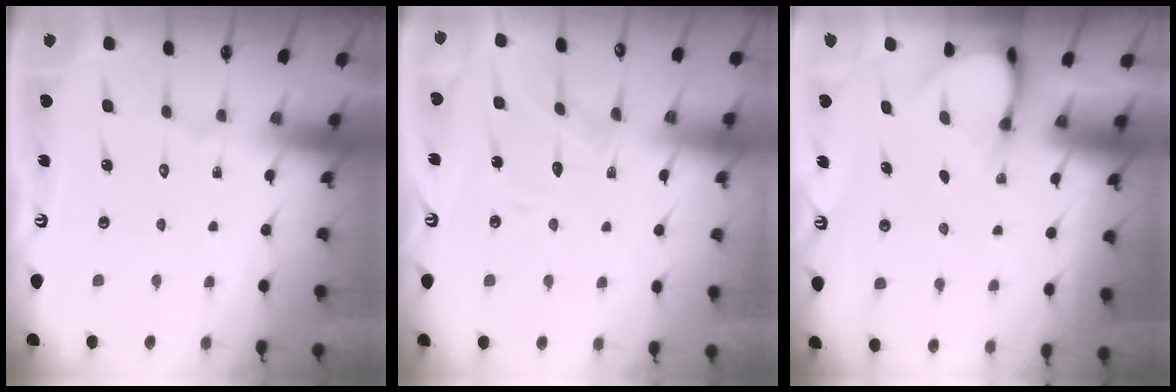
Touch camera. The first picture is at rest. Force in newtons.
{"total": 10.0, "press": 10.0, "slide": 0.5}
{"total": 3.9, "press": 3.9, "slide": 0.3}